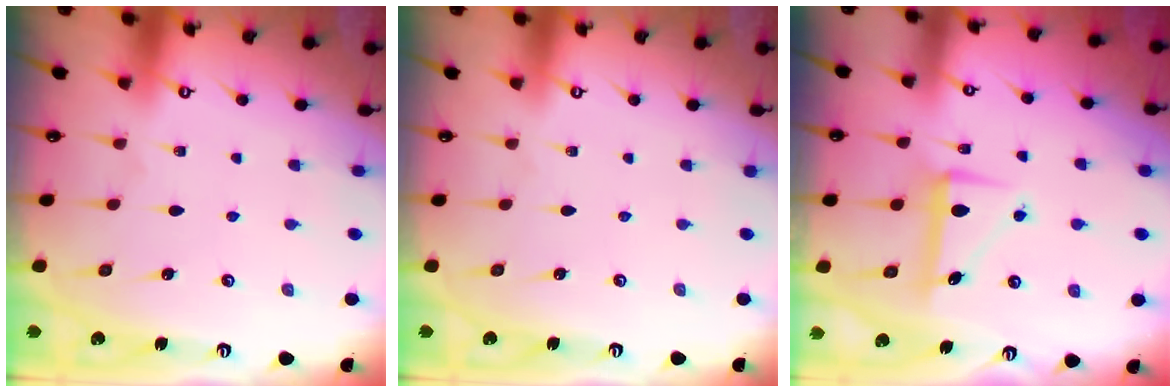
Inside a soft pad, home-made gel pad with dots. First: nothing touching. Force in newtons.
{"total": 0.0}
{"total": 8.0, "press": 8.0, "slide": 0.7}